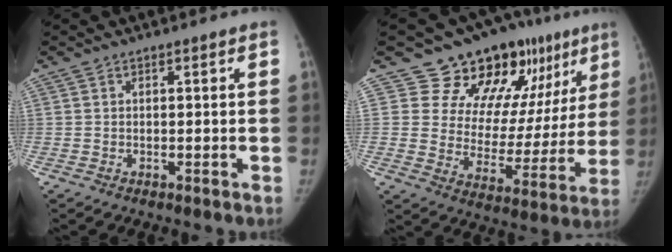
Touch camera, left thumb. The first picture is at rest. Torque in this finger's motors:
{"motor_torque": [1.01, 1.31, -0.31, -0.43, -0.03]}